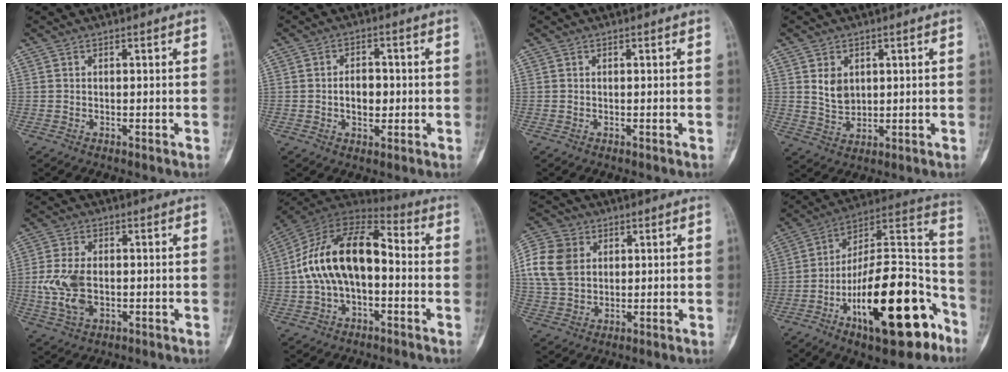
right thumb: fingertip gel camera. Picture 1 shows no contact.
{"total": 5.3, "force": [-0.4, 3.6, 3.9], "torque": [-0.043, 0.007, -0.005]}
{"total": 0.0}
{"total": 5.0, "force": [1.6, 3.8, 2.9], "torque": [-0.034, -0.016, 0.039]}
{"total": 8.4, "force": [-0.7, 5.1, 6.7], "torque": [-0.144, 0.001, -0.009]}
{"total": 18.1, "force": [-1.0, 10.6, 14.7], "torque": [-0.251, 0.051, -0.026]}
{"total": 10.9, "force": [2.5, 8.6, 6.2], "torque": [-0.115, 0.004, 0.046]}
{"total": 27.8, "force": [-12.9, 10.7, 22.2], "torque": [-0.311, 0.086, -0.197]}